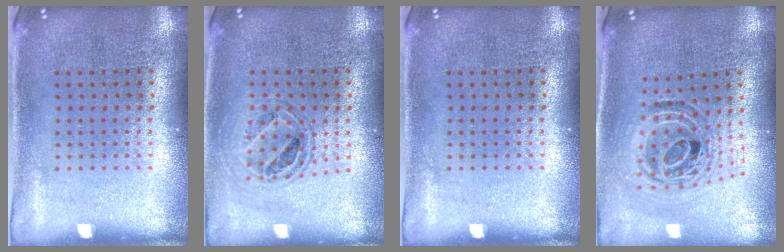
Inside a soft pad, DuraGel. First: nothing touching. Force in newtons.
{"total": 0.8, "press": 0.8, "slide": 0.0}
{"total": 0.0}
{"total": 1.2, "press": 1.1, "slide": 0.5}